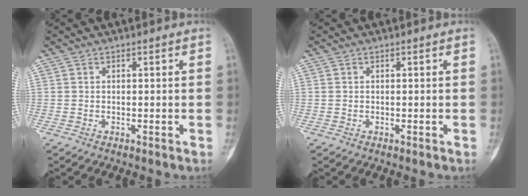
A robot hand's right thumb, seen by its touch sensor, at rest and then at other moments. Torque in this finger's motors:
{"motor_torque": [-0.27, -0.42, 0.35, 0.00, 0.01]}